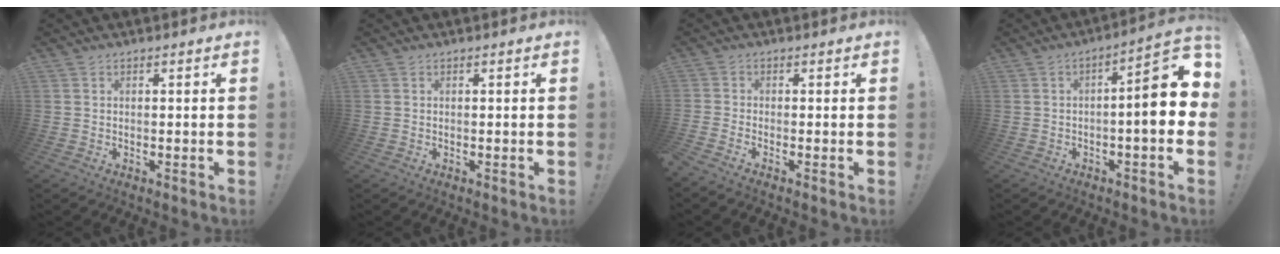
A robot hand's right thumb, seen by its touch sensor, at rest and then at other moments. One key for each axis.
{"total": 0.0}
{"total": 1.5, "fx": -0.7, "fy": -0.6, "fz": 1.2, "tx": -0.021, "ty": -0.011, "tz": -0.012}
{"total": 11.8, "fx": -0.1, "fy": 2.2, "fz": 11.6, "tx": -0.159, "ty": -0.007, "tz": -0.009}